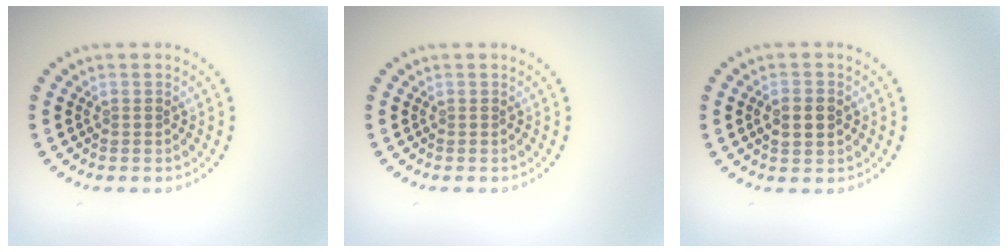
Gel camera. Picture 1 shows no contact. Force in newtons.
{"total": 0.0}
{"total": 2.5, "press": 2.5, "slide": 0.2}